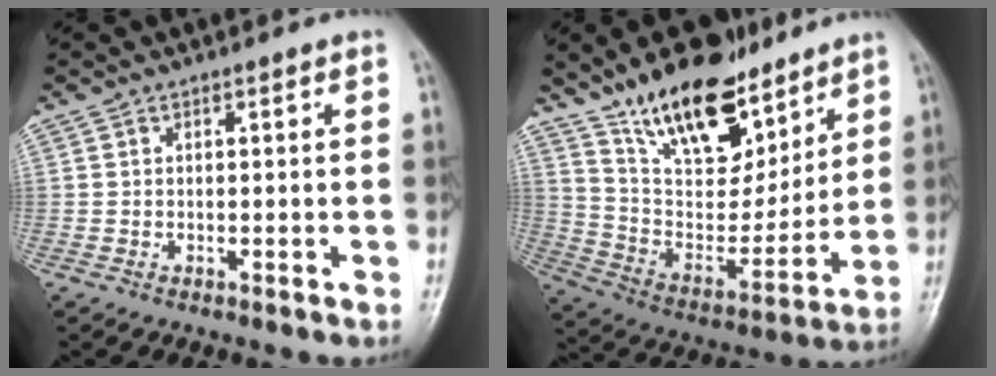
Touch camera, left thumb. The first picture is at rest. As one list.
[{"total": 21.8, "force": [14.8, 9.9, 12.6], "torque": [-0.154, -0.073, 0.261]}]